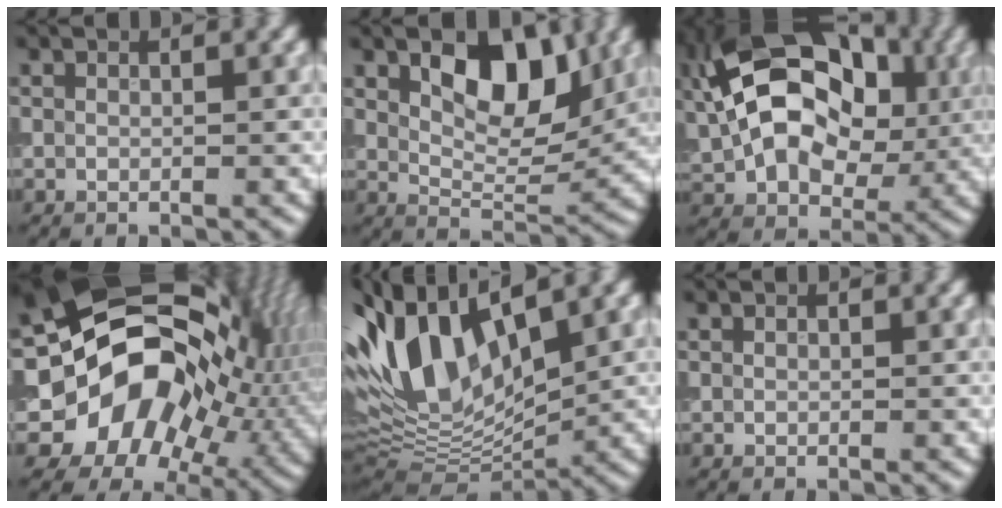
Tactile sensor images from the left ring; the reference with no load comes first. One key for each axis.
{"total": 7.2, "fx": 3.1, "fy": 3.7, "fz": 5.4, "tx": -0.077, "ty": -0.004, "tz": 0.047}
{"total": 15.9, "fx": 3.3, "fy": 10.8, "fz": 11.2, "tx": -0.177, "ty": 0.019, "tz": 0.052}
{"total": 17.7, "fx": 0.5, "fy": 13.9, "fz": 10.9, "tx": -0.176, "ty": -0.015, "tz": 0.013}
{"total": 11.8, "fx": 3.2, "fy": 6.6, "fz": 9.2, "tx": -0.195, "ty": 0.008, "tz": 0.050}
{"total": 0.0}